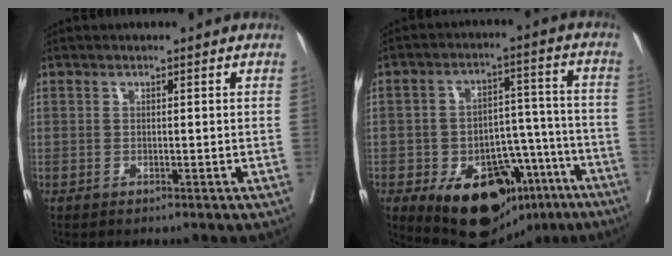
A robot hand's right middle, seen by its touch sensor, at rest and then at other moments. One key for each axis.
{"total": 20.2, "fx": -11.2, "fy": 11.4, "fz": 12.4, "tx": -0.183, "ty": 0.027, "tz": -0.157}